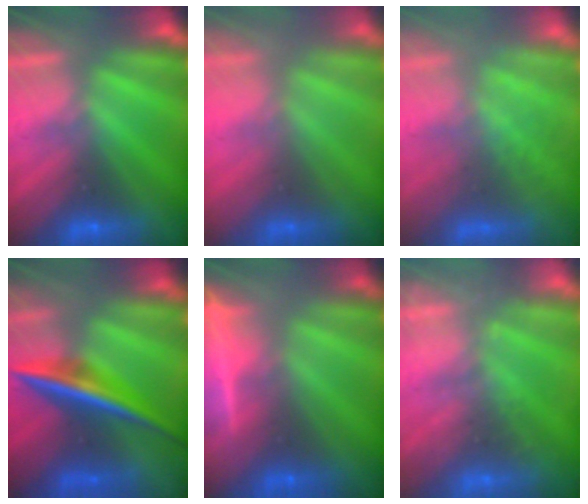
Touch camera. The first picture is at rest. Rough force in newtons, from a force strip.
{"total": 2.8}
{"total": 2.9}
{"total": 6.3}
{"total": 6.5}
{"total": 1.9}